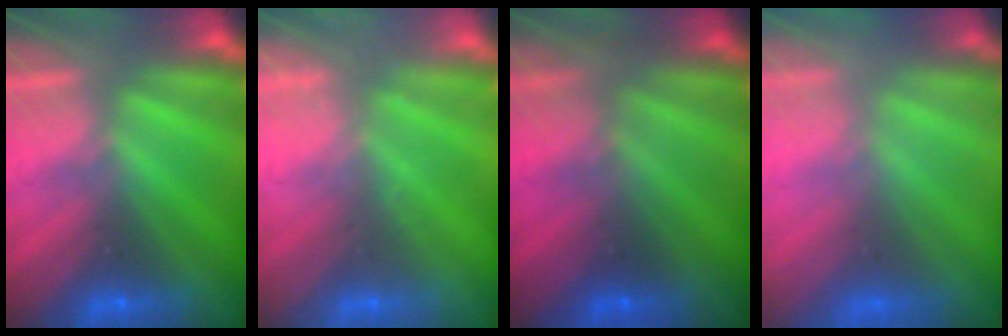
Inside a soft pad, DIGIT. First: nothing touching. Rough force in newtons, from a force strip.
{"total": 2.4}
{"total": 1.7}
{"total": 7.4}